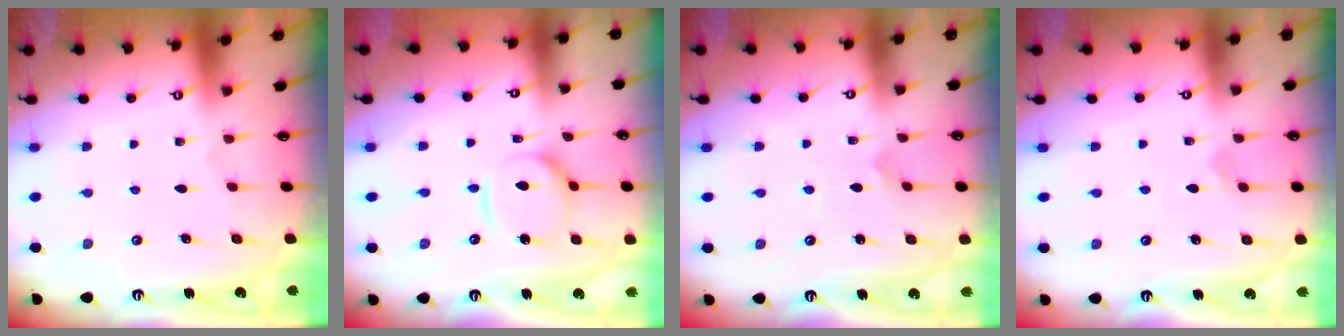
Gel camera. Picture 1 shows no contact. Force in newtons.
{"total": 11.6, "press": 11.5, "slide": 1.0}
{"total": 2.7, "press": 2.7, "slide": 0.2}
{"total": 2.5, "press": 2.4, "slide": 0.6}